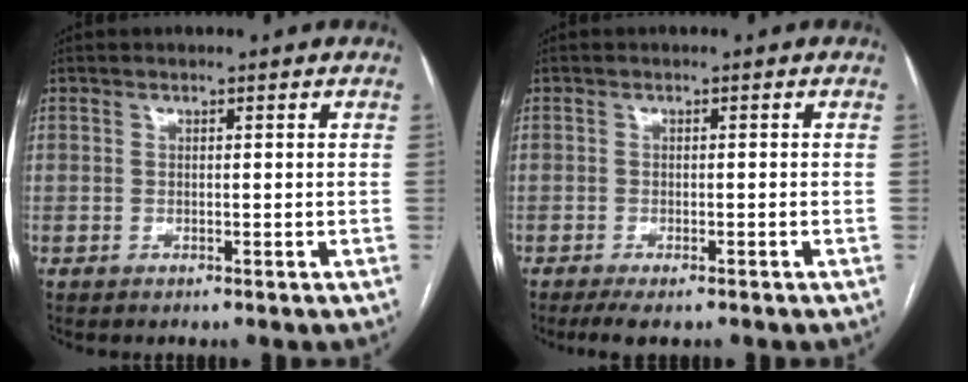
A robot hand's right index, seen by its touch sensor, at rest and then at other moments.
{"total": 3.5, "force": [-2.6, 0.9, 2.2], "torque": [-0.034, -0.008, -0.040]}